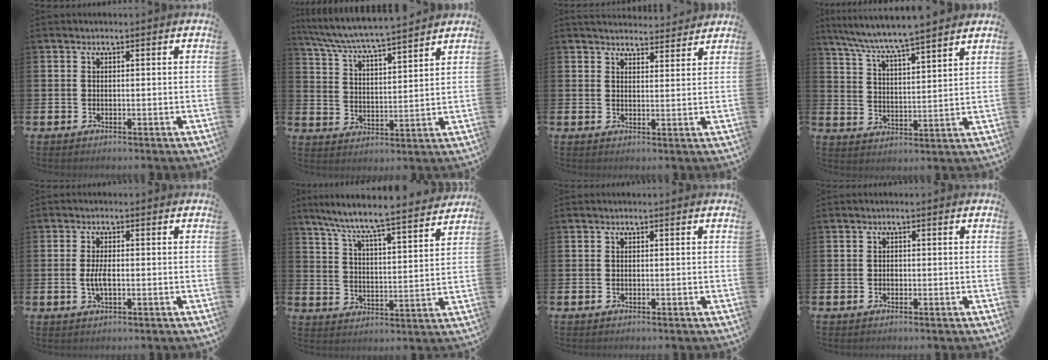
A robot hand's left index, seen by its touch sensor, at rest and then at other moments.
{"total": 6.4, "force": [6.2, -0.1, 1.5], "torque": [-0.057, -0.045, 0.108]}
{"total": 3.9, "force": [3.9, 0.8, 0.1], "torque": [0.001, -0.022, 0.069]}
{"total": 7.2, "force": [6.9, -0.2, 1.9], "torque": [-0.068, -0.044, 0.120]}
{"total": 3.0, "force": [-0.3, 1.1, 2.7], "torque": [-0.054, -0.003, -0.008]}
{"total": 7.9, "force": [7.5, -0.2, 2.5], "torque": [-0.074, -0.062, 0.127]}
{"total": 0.0}
{"total": 0.6, "force": [-0.2, 0.5, 0.3], "torque": [-0.003, 0.002, -0.006]}